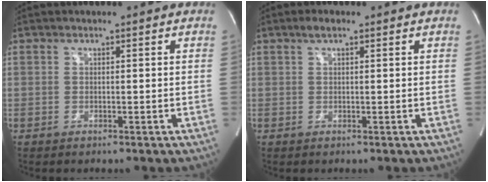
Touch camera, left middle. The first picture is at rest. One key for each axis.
{"total": 1.6, "fx": 1.0, "fy": 0.4, "fz": 1.2, "tx": -0.026, "ty": 0.009, "tz": 0.017}